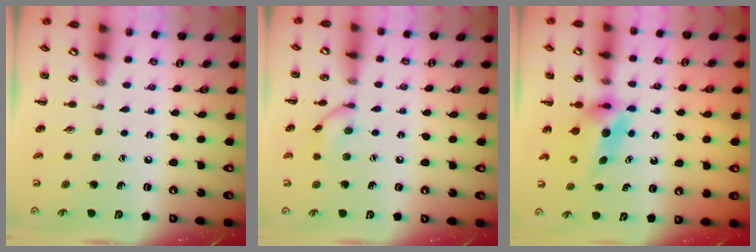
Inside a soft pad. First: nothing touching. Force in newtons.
{"total": 8.8, "press": 8.7, "slide": 0.5}
{"total": 5.5, "press": 5.5, "slide": 0.6}